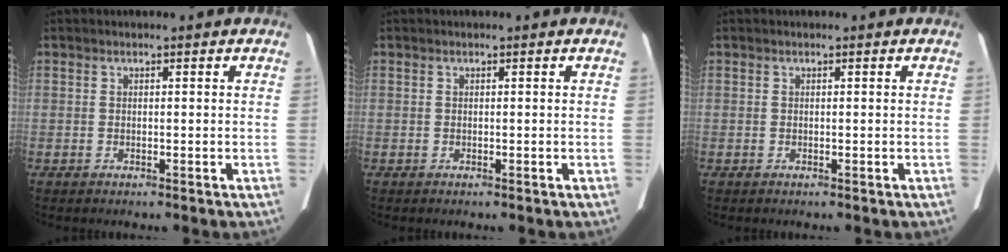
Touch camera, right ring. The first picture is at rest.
{"total": 0.0}
{"total": 0.0}